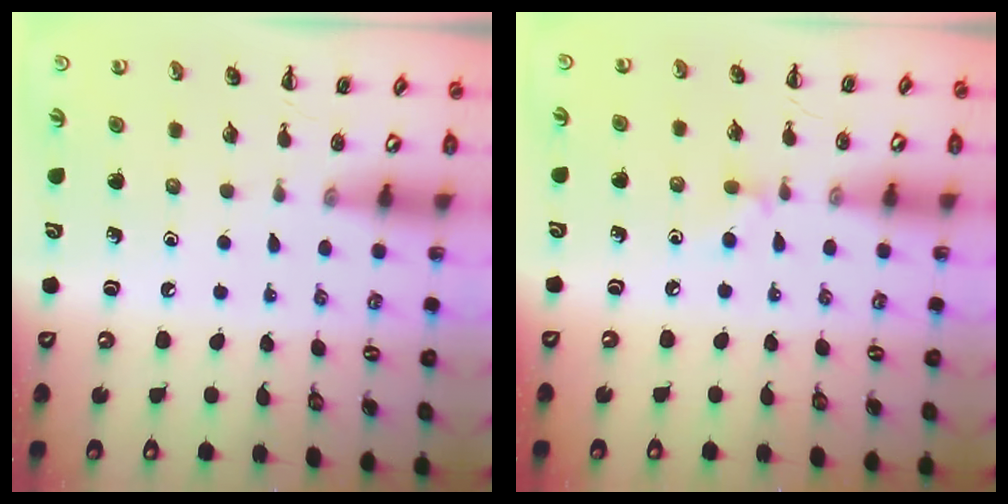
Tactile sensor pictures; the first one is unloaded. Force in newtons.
{"total": 4.8, "press": 4.5, "slide": 1.5}